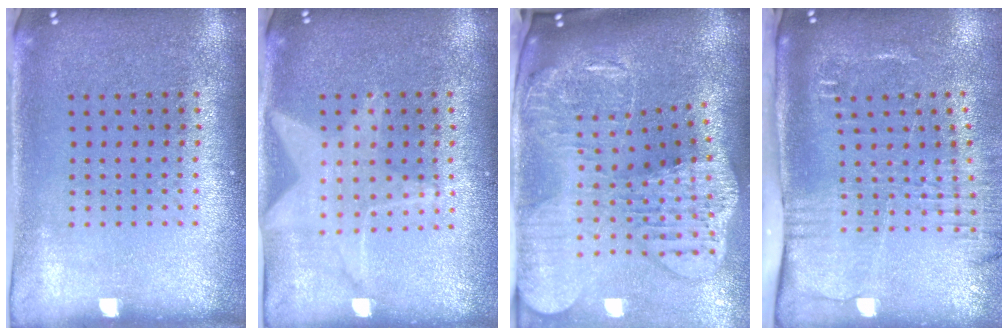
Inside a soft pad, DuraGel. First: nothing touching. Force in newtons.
{"total": 1.5, "press": 1.5, "slide": 0.4}
{"total": 4.4, "press": 3.3, "slide": 2.9}
{"total": 2.8, "press": 2.1, "slide": 1.7}